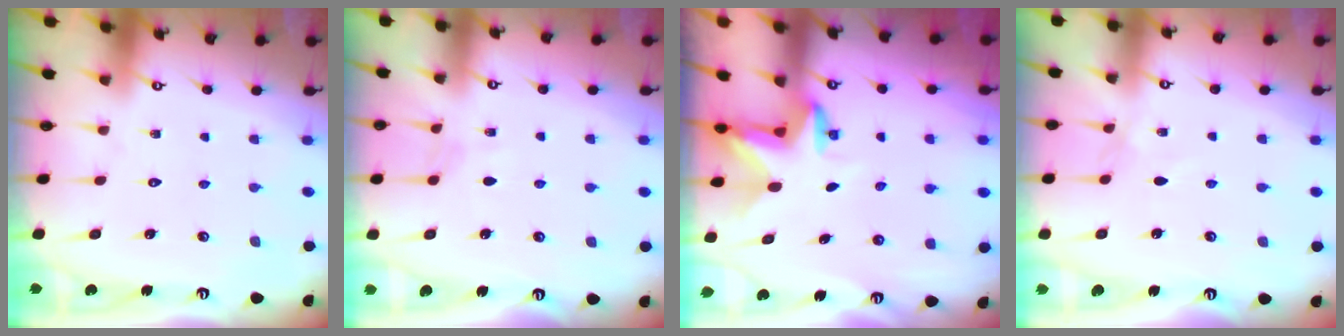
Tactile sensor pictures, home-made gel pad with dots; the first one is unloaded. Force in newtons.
{"total": 4.1, "press": 4.0, "slide": 0.5}
{"total": 2.9, "press": 2.9, "slide": 0.1}
{"total": 3.2, "press": 3.2, "slide": 0.5}